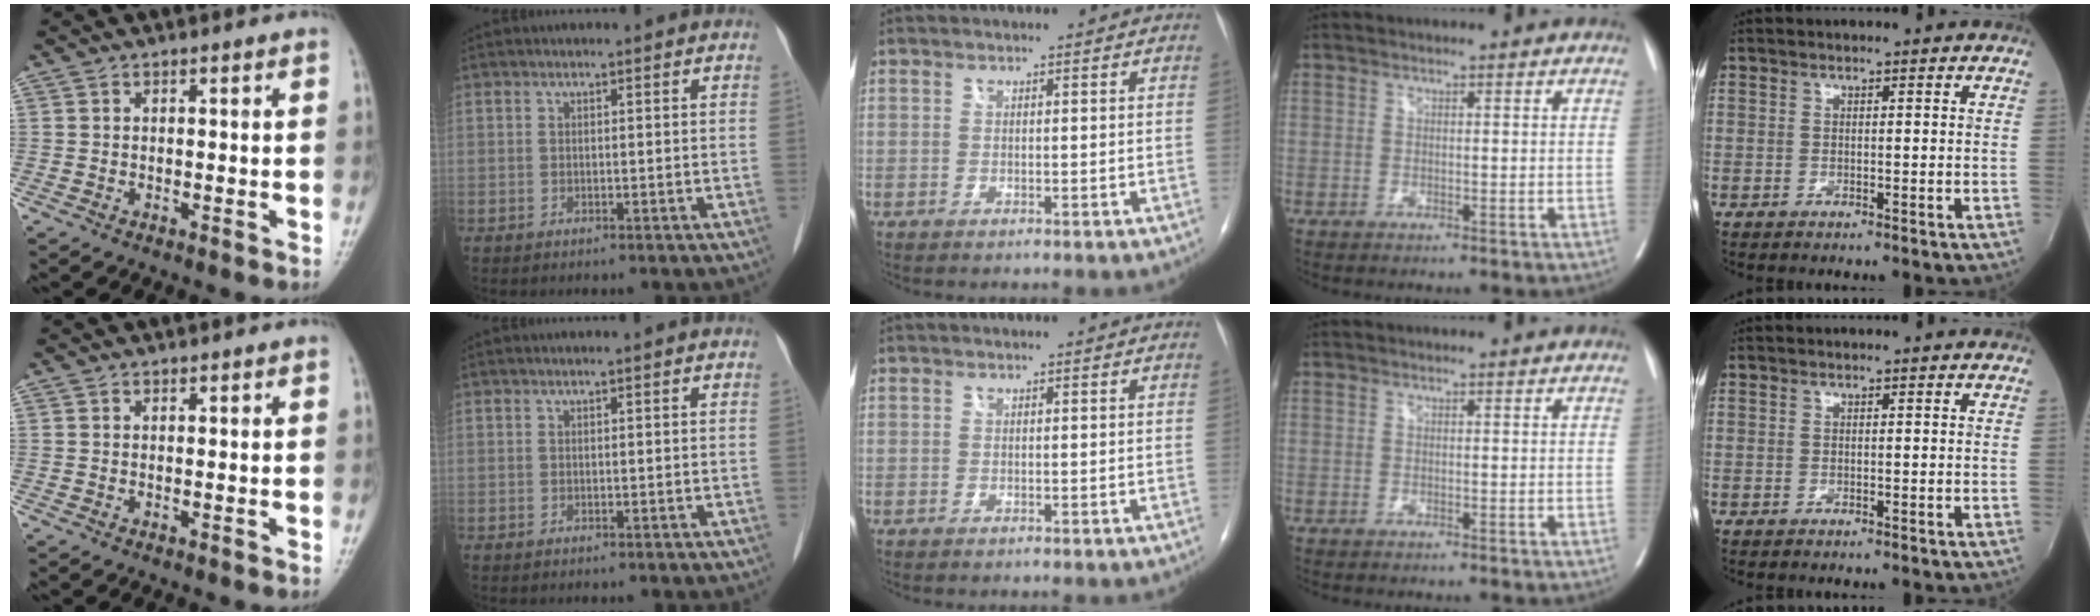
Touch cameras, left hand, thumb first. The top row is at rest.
{}